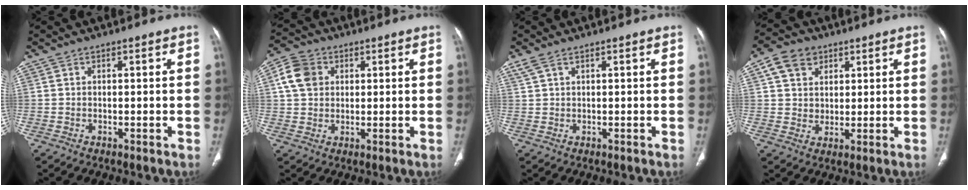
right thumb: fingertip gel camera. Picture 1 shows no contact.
{"total": 7.3, "force": [2.0, 5.9, 3.8], "torque": [-0.061, 0.008, 0.032]}
{"total": 2.0, "force": [1.3, 0.6, 1.3], "torque": [-0.041, 0.020, 0.041]}
{"total": 7.9, "force": [3.4, 6.2, 3.4], "torque": [-0.035, -0.008, 0.063]}